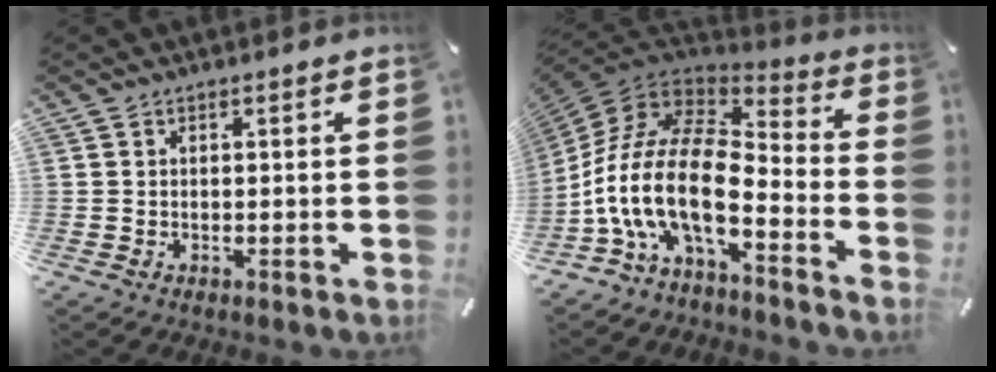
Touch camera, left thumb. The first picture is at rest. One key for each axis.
{"total": 18.5, "fx": -7.1, "fy": 8.5, "fz": 14.8, "tx": -0.343, "ty": -0.003, "tz": -0.135}